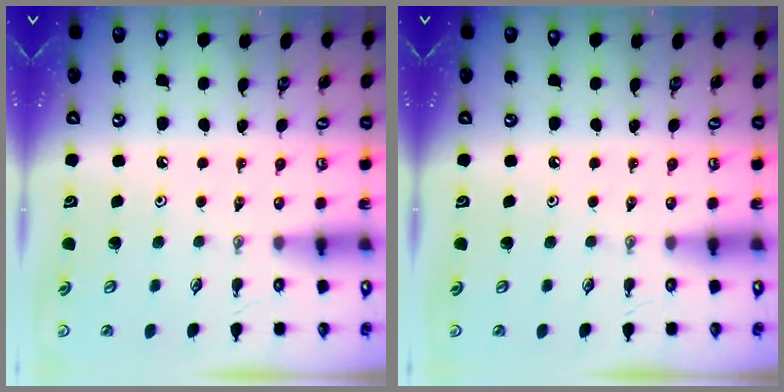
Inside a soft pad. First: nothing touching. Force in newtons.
{"total": 0.0}